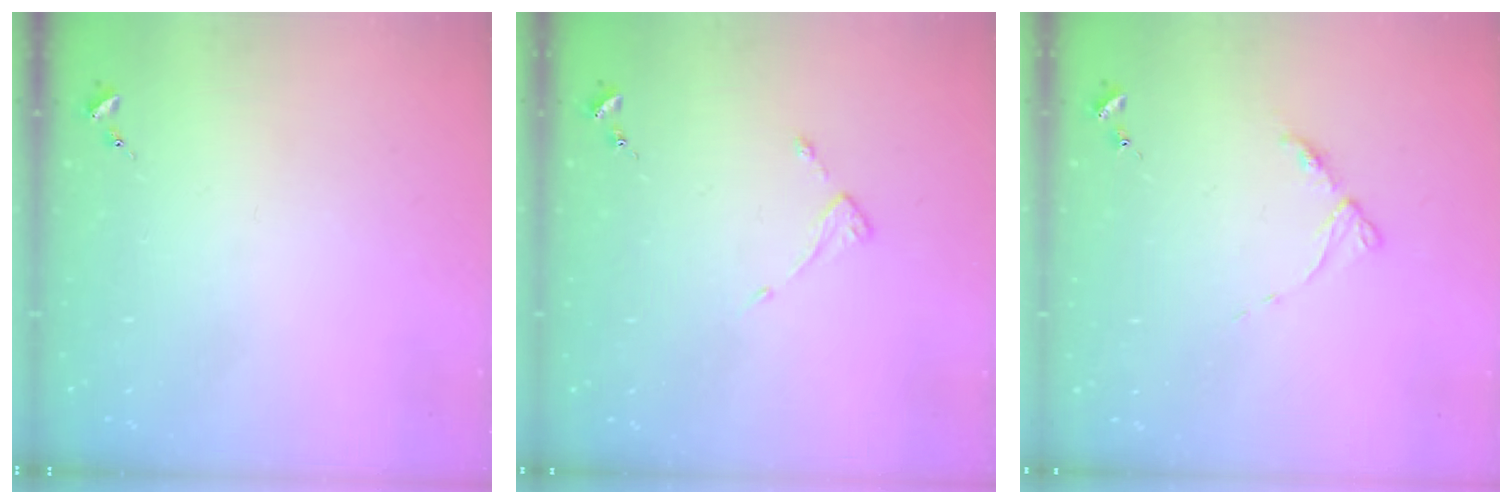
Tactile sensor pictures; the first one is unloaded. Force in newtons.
{"total": 2.6, "press": 2.6, "slide": 0.3}
{"total": 5.2, "press": 5.1, "slide": 0.6}